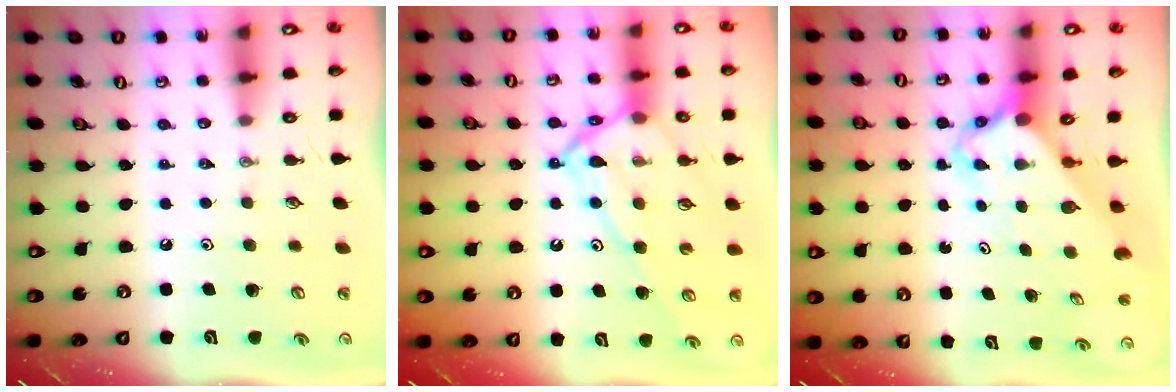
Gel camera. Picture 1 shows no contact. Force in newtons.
{"total": 14.5, "press": 14.5, "slide": 1.2}
{"total": 3.8, "press": 3.8, "slide": 0.3}